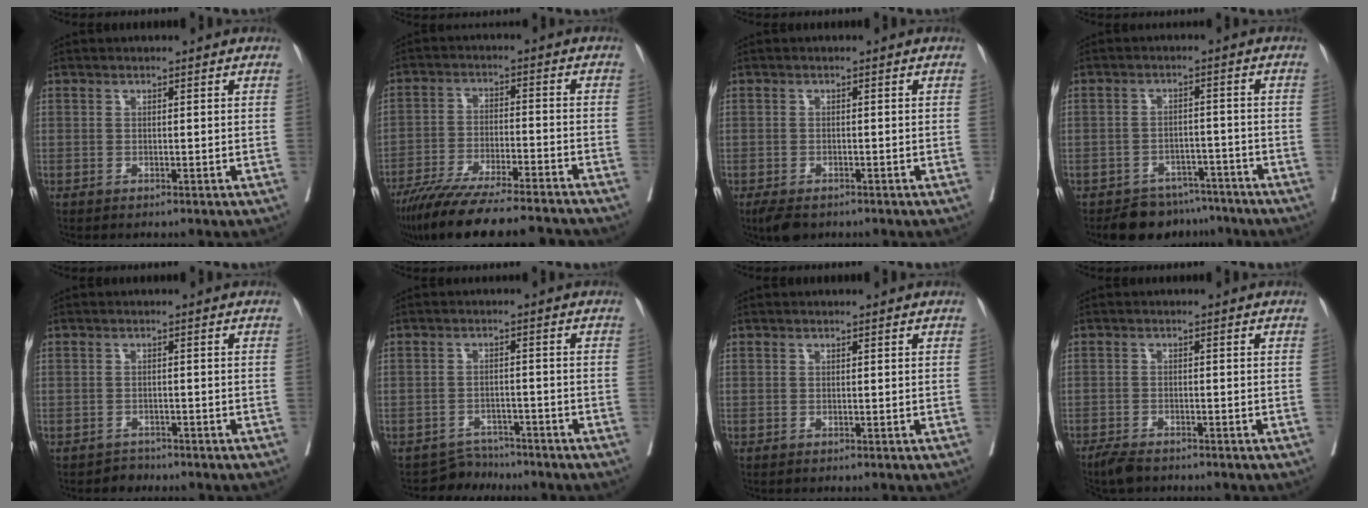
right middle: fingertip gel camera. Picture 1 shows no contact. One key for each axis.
{"total": 19.5, "fx": -17.3, "fy": 1.8, "fz": 8.8, "tx": -0.138, "ty": -0.026, "tz": -0.264}
{"total": 3.7, "fx": -2.8, "fy": 1.6, "fz": 1.9, "tx": -0.031, "ty": -0.008, "tz": -0.043}
{"total": 7.3, "fx": -6.4, "fy": 3.4, "fz": 0.3, "tx": 0.015, "ty": 0.017, "tz": -0.091}
{"total": 1.7, "fx": -1.4, "fy": 0.8, "fz": -0.6, "tx": 0.010, "ty": 0.002, "tz": -0.026}
{"total": 3.8, "fx": -3.5, "fy": 1.0, "fz": -1.2, "tx": 0.023, "ty": 0.008, "tz": -0.054}
{"total": 0.0}
{"total": 4.2, "fx": -3.6, "fy": 1.0, "fz": 1.9, "tx": -0.031, "ty": -0.009, "tz": -0.060}